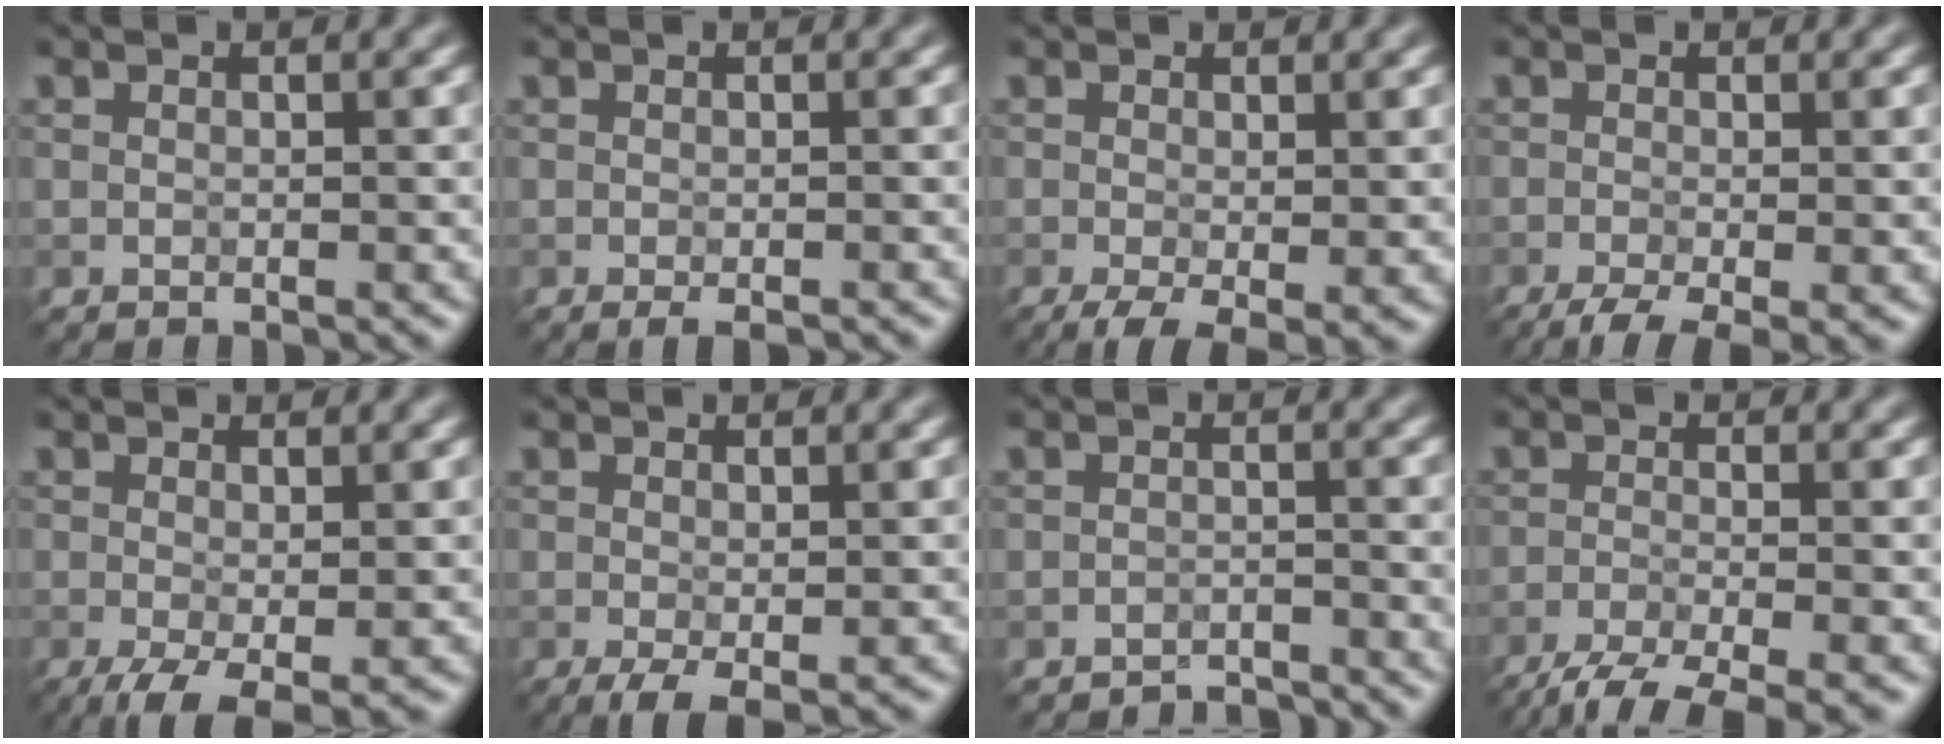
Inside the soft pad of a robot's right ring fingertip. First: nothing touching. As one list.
[{"total": 1.7, "force": [-1.0, 0.3, 1.3], "torque": [-0.014, 0.000, -0.014]}, {"total": 4.0, "force": [-1.3, 1.3, 3.6], "torque": [-0.065, -0.013, -0.023]}, {"total": 5.1, "force": [-2.7, 1.4, 4.1], "torque": [-0.066, -0.011, -0.047]}, {"total": 3.9, "force": [-1.5, 1.1, 3.4], "torque": [-0.069, -0.012, -0.028]}, {"total": 2.1, "force": [-0.7, 0.4, 1.9], "torque": [-0.039, -0.009, -0.013]}, {"total": 2.6, "force": [-2.6, 0.3, 0.3], "torque": [0.002, 0.003, -0.040]}, {"total": 6.1, "force": [-4.4, 1.2, 3.9], "torque": [-0.059, -0.012, -0.089]}]